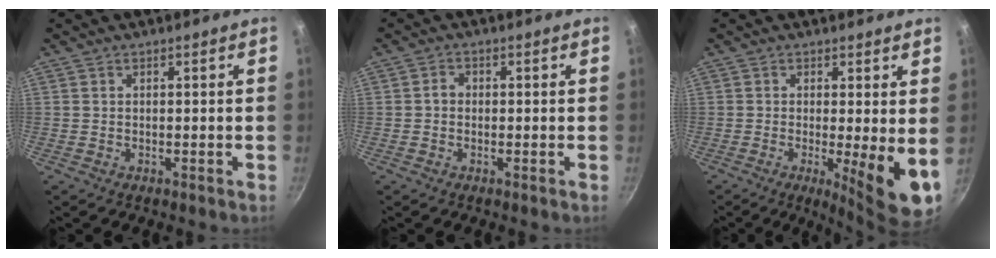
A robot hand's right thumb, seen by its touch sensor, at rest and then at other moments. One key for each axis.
{"total": 1.7, "fx": -0.2, "fy": 1.5, "fz": 0.9, "tx": -0.013, "ty": 0.009, "tz": -0.006}
{"total": 9.4, "fx": -0.7, "fy": 1.8, "fz": 9.2, "tx": -0.116, "ty": -0.021, "tz": -0.006}